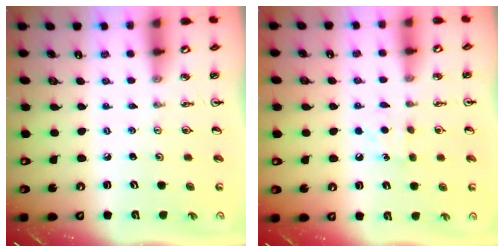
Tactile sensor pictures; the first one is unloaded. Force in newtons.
{"total": 6.4, "press": 6.3, "slide": 0.8}